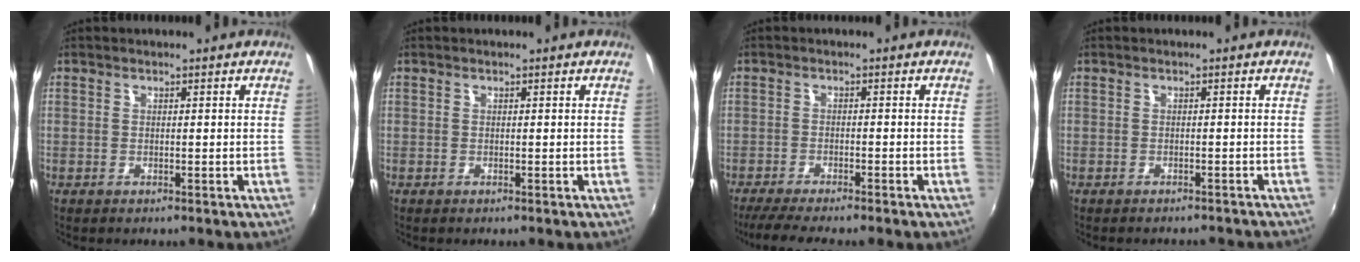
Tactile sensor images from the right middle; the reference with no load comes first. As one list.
[{"total": 0.0}, {"total": 6.7, "force": [-5.8, -0.2, 3.4], "torque": [-0.081, -0.017, -0.094]}, {"total": 5.5, "force": [-5.0, 1.4, 1.9], "torque": [-0.038, -0.011, -0.061]}]